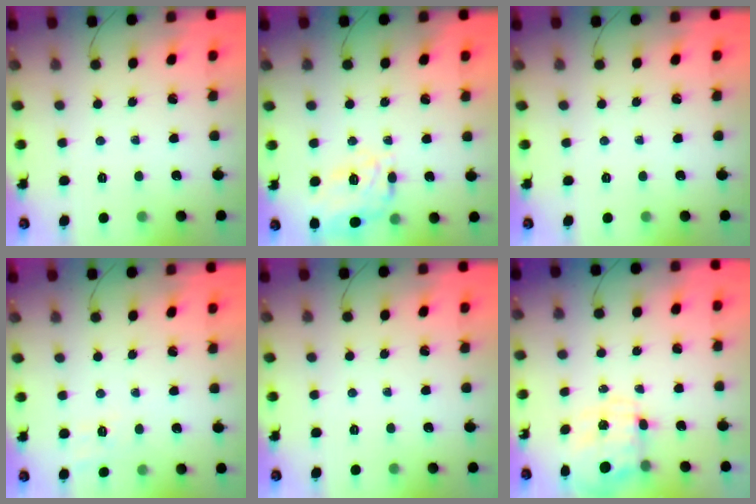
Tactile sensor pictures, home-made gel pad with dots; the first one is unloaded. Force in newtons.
{"total": 13.1, "press": 12.9, "slide": 2.3}
{"total": 0.0}
{"total": 6.0, "press": 5.7, "slide": 2.0}
{"total": 0.0}
{"total": 6.6, "press": 6.5, "slide": 1.2}